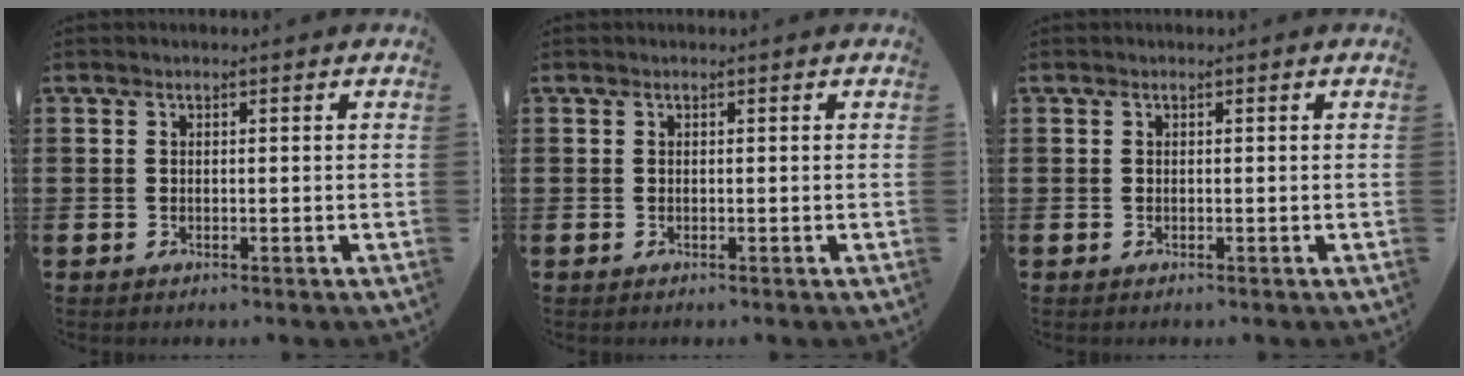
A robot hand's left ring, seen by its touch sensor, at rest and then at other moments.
{"total": 0.0}
{"total": 0.0}